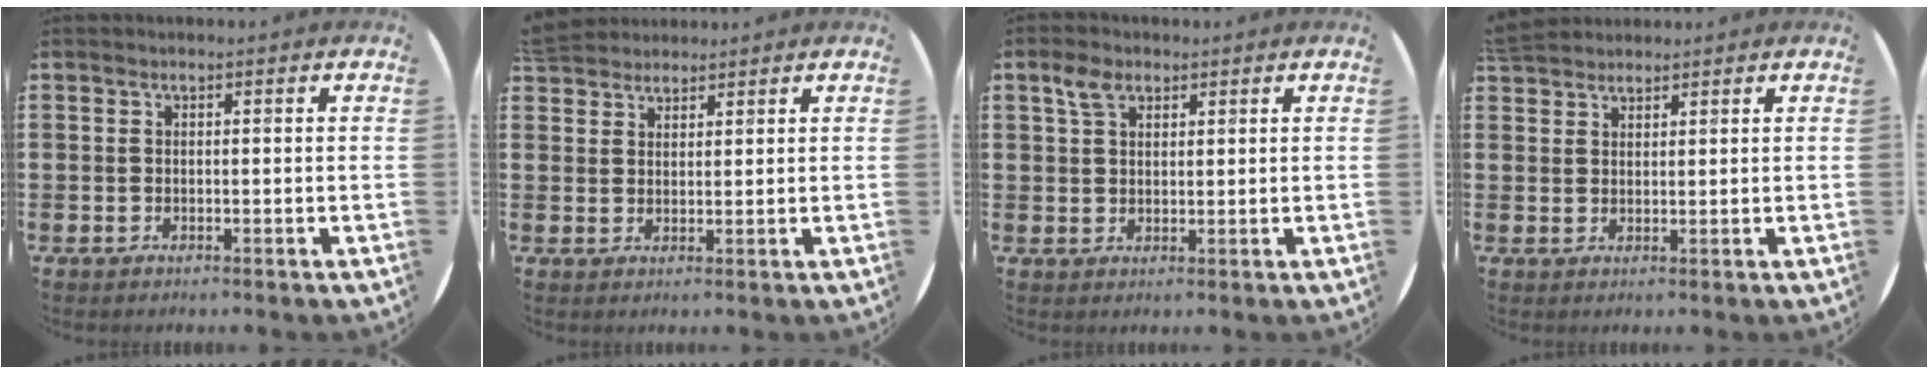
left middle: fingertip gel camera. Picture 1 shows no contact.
{"total": 3.4, "force": [3.3, 1.1, 0.0], "torque": [-0.009, -0.002, 0.064]}
{"total": 3.2, "force": [2.1, 1.8, 1.6], "torque": [-0.027, 0.003, 0.038]}
{"total": 3.1, "force": [3.0, 0.9, 0.3], "torque": [-0.011, -0.002, 0.058]}